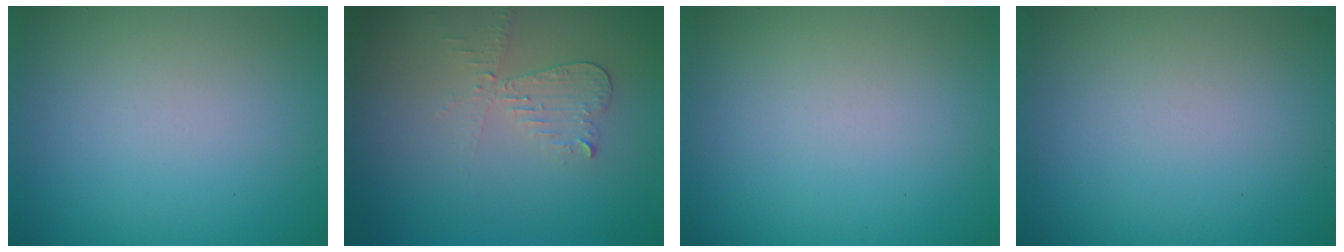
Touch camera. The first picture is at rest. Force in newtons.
{"total": 2.2, "press": 2.2, "slide": 0.2}
{"total": 0.0}
{"total": 0.0}